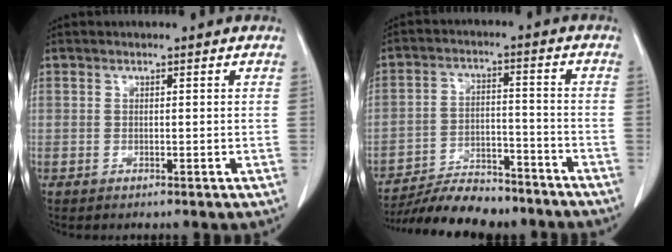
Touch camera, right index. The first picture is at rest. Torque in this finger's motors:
{"motor_torque": [0.12, -0.92, 0.03, -0.06]}